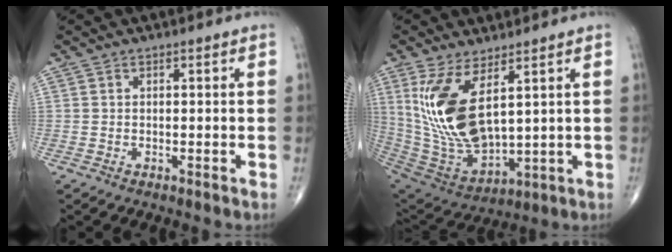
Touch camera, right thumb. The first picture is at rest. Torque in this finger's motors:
{"motor_torque": [-0.46, 1.01, 1.48, 0.74, 0.37]}